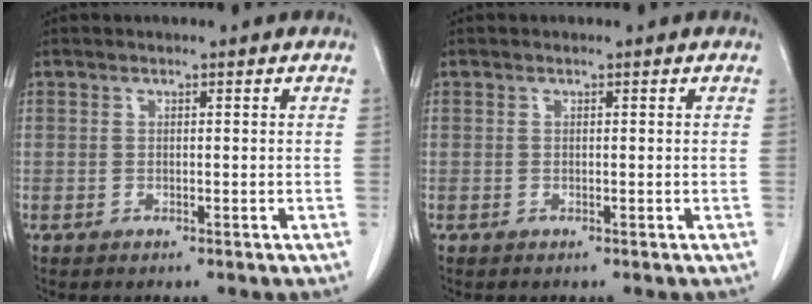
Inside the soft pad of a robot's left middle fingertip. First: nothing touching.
{"total": 0.0}